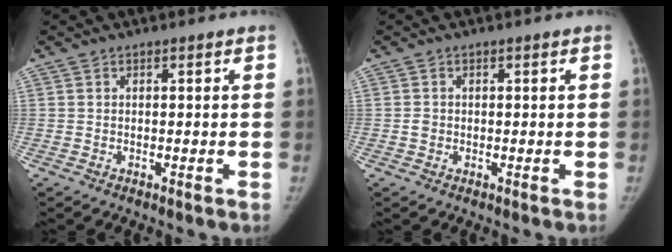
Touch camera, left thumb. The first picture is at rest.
{"total": 1.1, "force": [-0.1, 1.0, 0.4], "torque": [-0.005, 0.002, 0.000]}